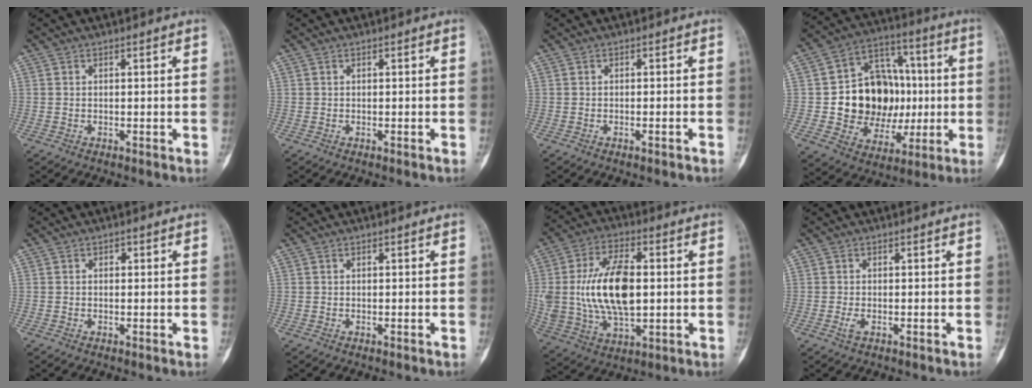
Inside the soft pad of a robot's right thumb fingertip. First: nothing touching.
{"total": 0.0}
{"total": 1.1, "force": [-0.8, 0.1, 0.9], "torque": [-0.019, 0.009, -0.006]}
{"total": 19.4, "force": [-0.2, 15.1, 12.3], "torque": [-0.137, 0.026, 0.011]}
{"total": 0.7, "force": [0.2, 0.6, 0.4], "torque": [0.002, 0.002, 0.000]}
{"total": 0.0}
{"total": 18.0, "force": [1.1, 9.5, 15.2], "torque": [-0.291, 0.002, 0.027]}
{"total": 1.2, "force": [-0.5, 0.4, 1.0], "torque": [-0.027, 0.001, -0.010]}